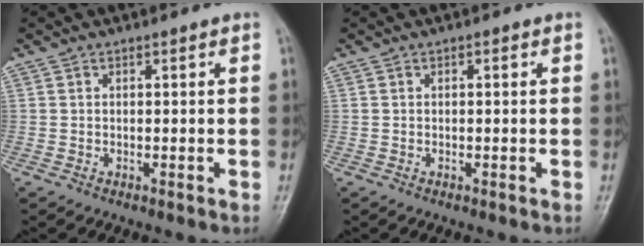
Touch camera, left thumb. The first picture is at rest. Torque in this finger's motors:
{"motor_torque": [-0.13, 0.00, -0.14, -0.04, 0.00]}